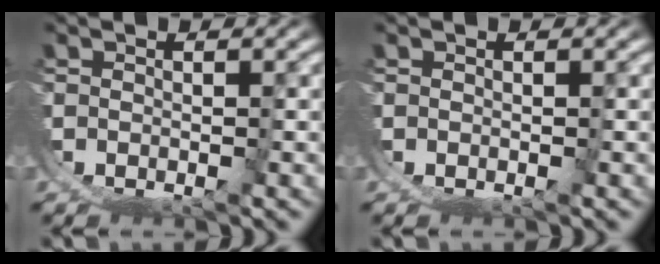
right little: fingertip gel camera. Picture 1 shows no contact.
{"total": 0.0}